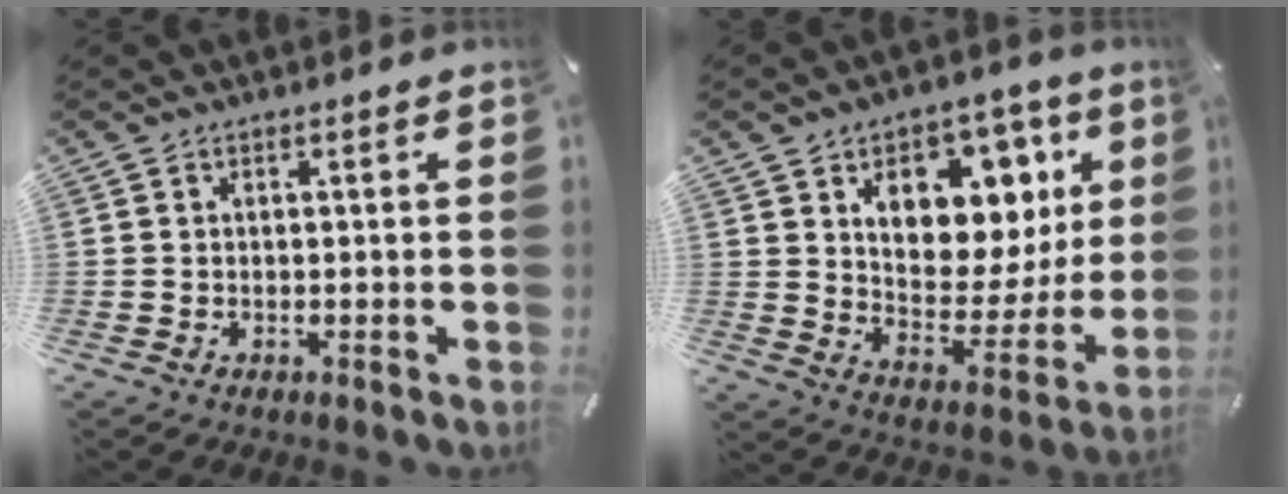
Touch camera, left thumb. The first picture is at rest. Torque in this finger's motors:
{"motor_torque": [2.68, 2.32, 0.60, -0.09, 0.42]}